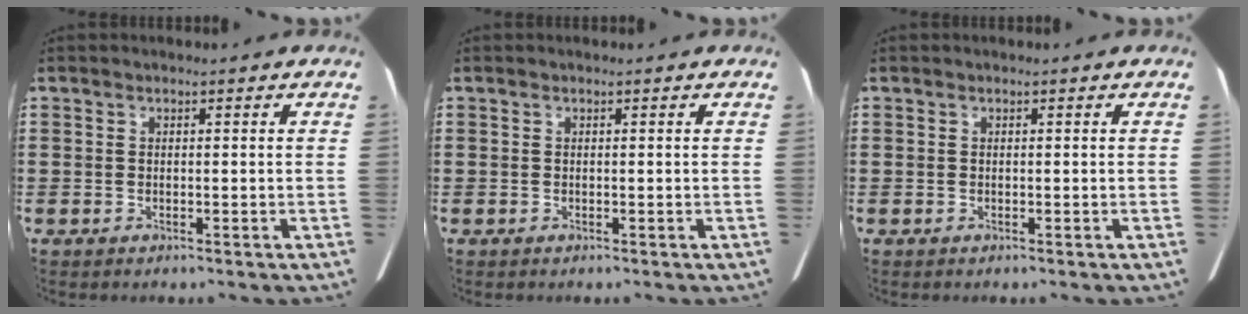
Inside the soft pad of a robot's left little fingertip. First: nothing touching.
{"total": 0.0}
{"total": 0.0}